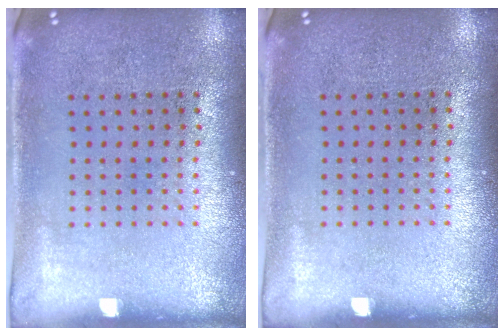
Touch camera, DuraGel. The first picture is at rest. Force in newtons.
{"total": 0.0}